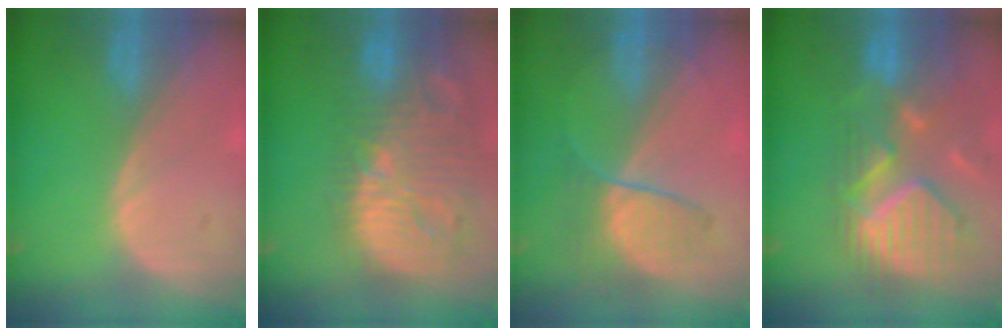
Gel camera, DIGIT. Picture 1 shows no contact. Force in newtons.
{"total": 14.6, "press": 12.6, "slide": 7.3}
{"total": 6.6, "press": 6.0, "slide": 2.7}
{"total": 12.0, "press": 10.5, "slide": 5.9}